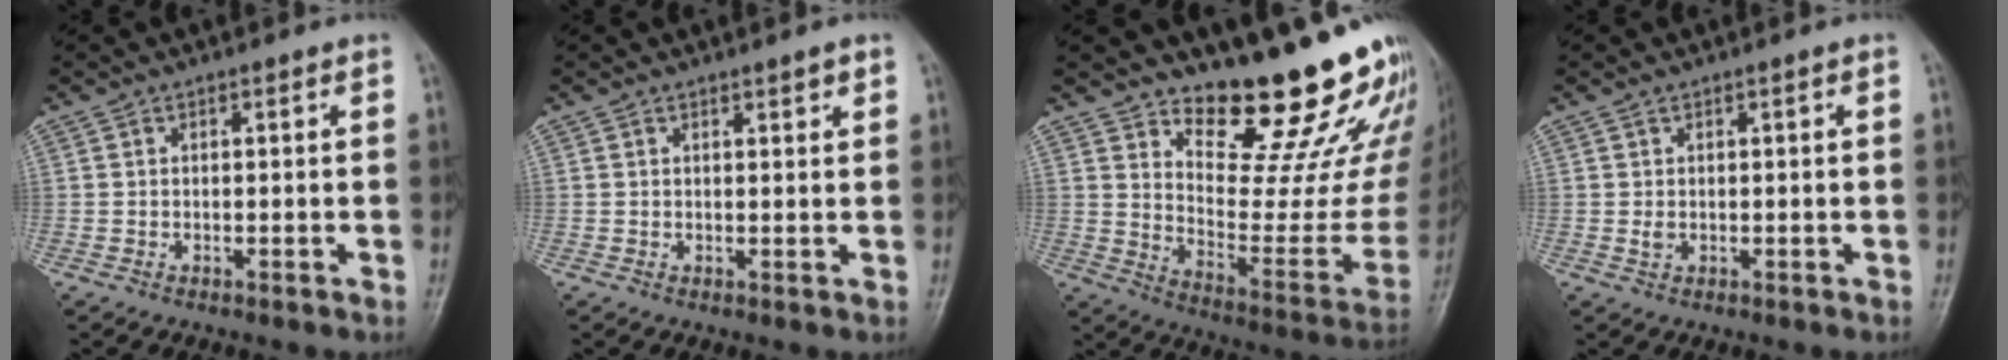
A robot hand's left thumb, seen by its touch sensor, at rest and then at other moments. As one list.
[{"total": 1.4, "force": [1.1, 0.4, 0.9], "torque": [-0.009, -0.006, 0.015]}, {"total": 22.0, "force": [18.2, 5.6, 11.0], "torque": [-0.109, -0.167, 0.257]}, {"total": 1.1, "force": [0.2, 0.9, 0.7], "torque": [-0.008, 0.002, 0.008]}]